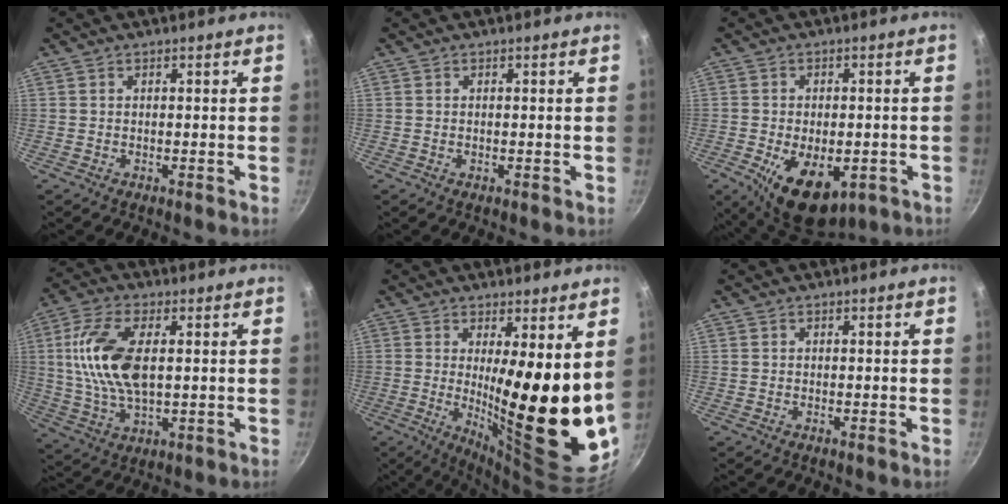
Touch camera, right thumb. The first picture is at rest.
{"total": 0.0}
{"total": 13.0, "force": [-4.6, 7.3, 9.8], "torque": [-0.130, -0.002, -0.054]}
{"total": 13.9, "force": [2.1, 6.9, 11.9], "torque": [-0.238, 0.002, 0.038]}
{"total": 19.0, "force": [2.4, 4.6, 18.3], "torque": [-0.245, -0.056, 0.044]}
{"total": 0.0}